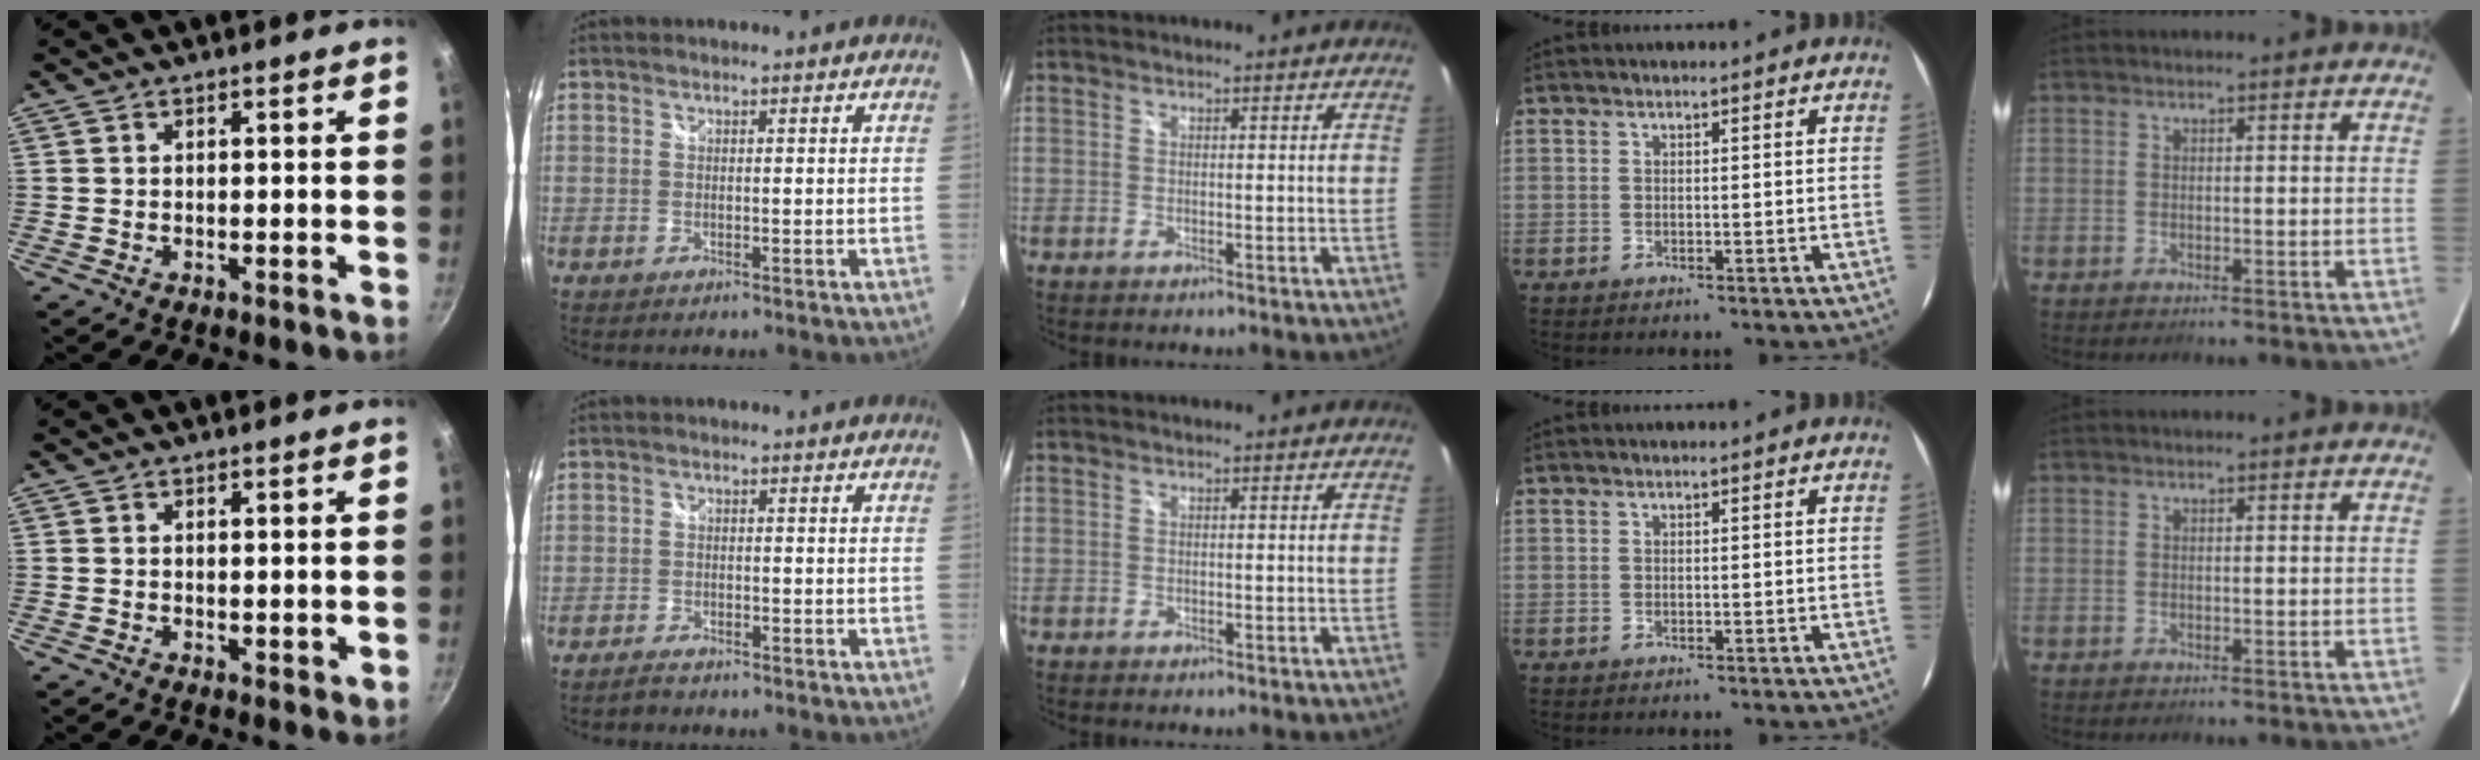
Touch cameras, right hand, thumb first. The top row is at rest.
{"thumb": {"total": 1.7, "force": [0.9, 0.8, 1.2], "torque": [-0.012, -0.012, 0.010]}, "index": {"total": 2.4, "force": [-2.1, 0.8, 0.7], "torque": [-0.025, -0.004, -0.040]}}